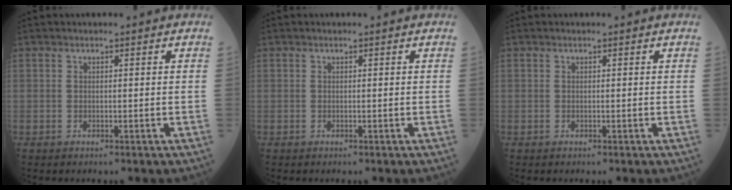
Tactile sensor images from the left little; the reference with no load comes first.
{"total": 0.0}
{"total": 0.0}